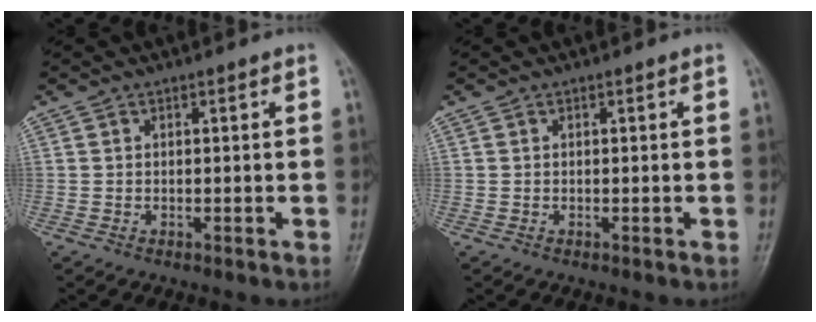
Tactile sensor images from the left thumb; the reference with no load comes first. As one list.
[{"total": 0.0}]